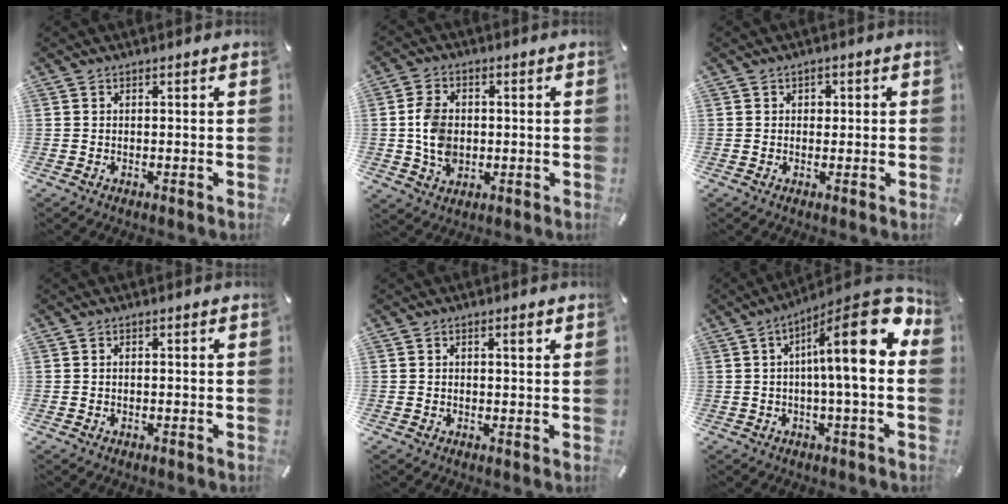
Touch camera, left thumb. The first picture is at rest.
{"total": 8.2, "force": [-0.4, 6.3, 5.2], "torque": [-0.115, 0.005, -0.008]}
{"total": 1.5, "force": [0.1, 1.4, 0.6], "torque": [0.002, 0.000, -0.005]}
{"total": 0.7, "force": [-0.1, 0.3, 0.6], "torque": [-0.014, 0.000, -0.003]}
{"total": 2.1, "force": [0.9, 0.7, 1.8], "torque": [-0.028, 0.000, 0.013]}
{"total": 18.8, "force": [4.2, 3.6, 17.9], "torque": [-0.256, -0.040, 0.050]}